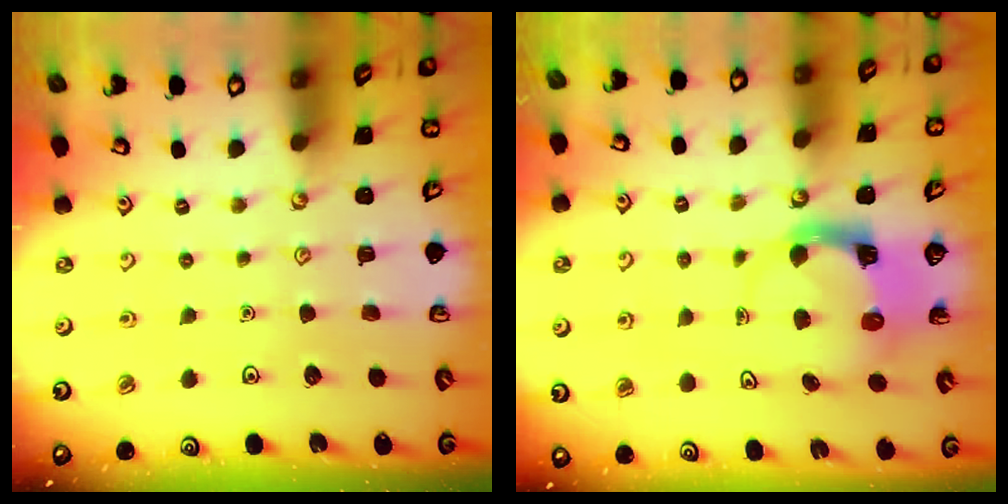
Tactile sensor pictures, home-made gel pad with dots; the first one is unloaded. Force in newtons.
{"total": 3.6, "press": 3.5, "slide": 0.5}